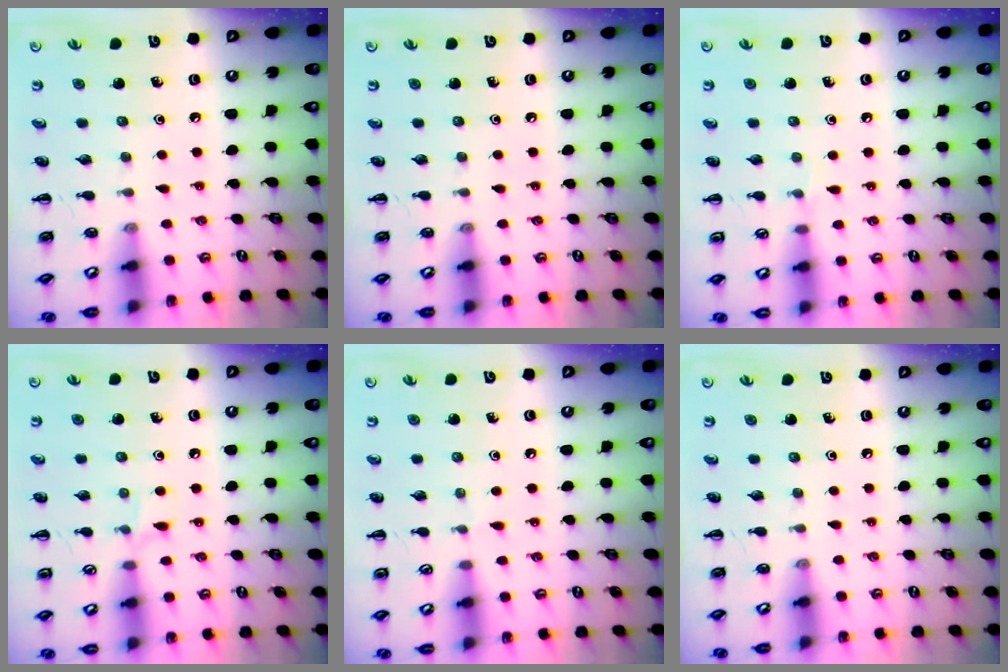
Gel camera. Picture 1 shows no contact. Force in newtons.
{"total": 0.0}
{"total": 3.0, "press": 2.8, "slide": 0.9}
{"total": 4.9, "press": 4.5, "slide": 1.8}
{"total": 3.5, "press": 3.3, "slide": 1.4}
{"total": 0.0}